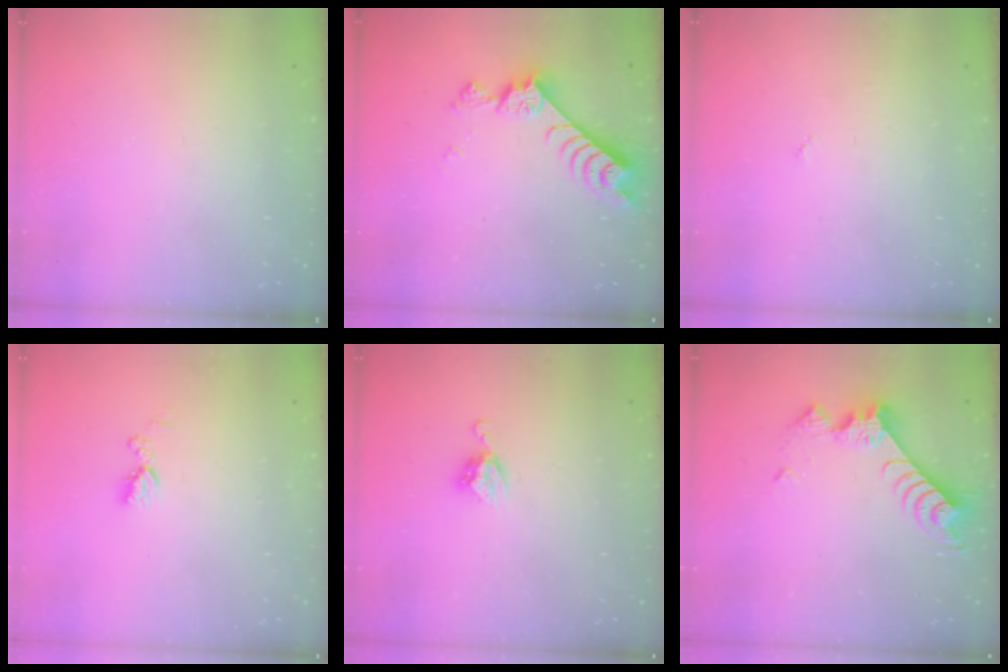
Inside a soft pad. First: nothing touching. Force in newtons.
{"total": 7.7, "press": 7.6, "slide": 1.2}
{"total": 2.7, "press": 2.7, "slide": 0.4}
{"total": 6.9, "press": 6.8, "slide": 0.8}
{"total": 5.7, "press": 5.7, "slide": 0.5}
{"total": 10.0, "press": 9.9, "slide": 0.5}